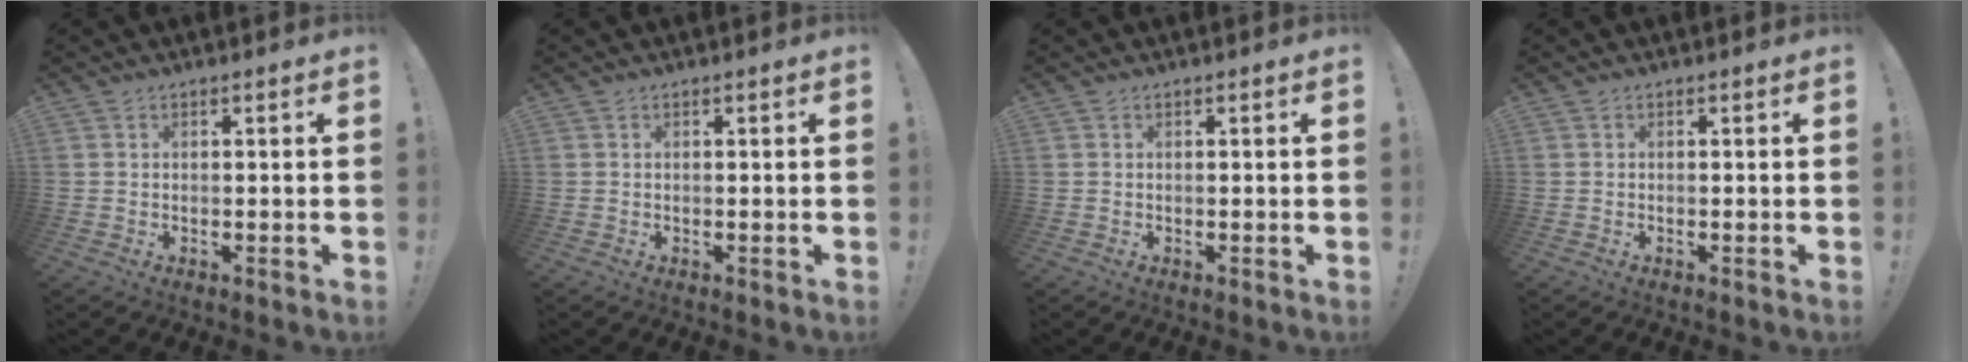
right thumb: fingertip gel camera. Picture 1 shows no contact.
{"total": 0.0}
{"total": 0.0}
{"total": 0.0}